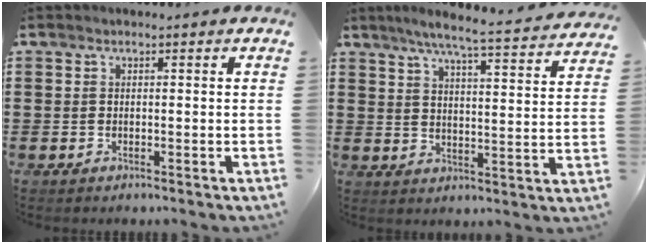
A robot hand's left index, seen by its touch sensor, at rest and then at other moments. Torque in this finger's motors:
{"motor_torque": [2.14, 0.00, -0.02, 0.00]}